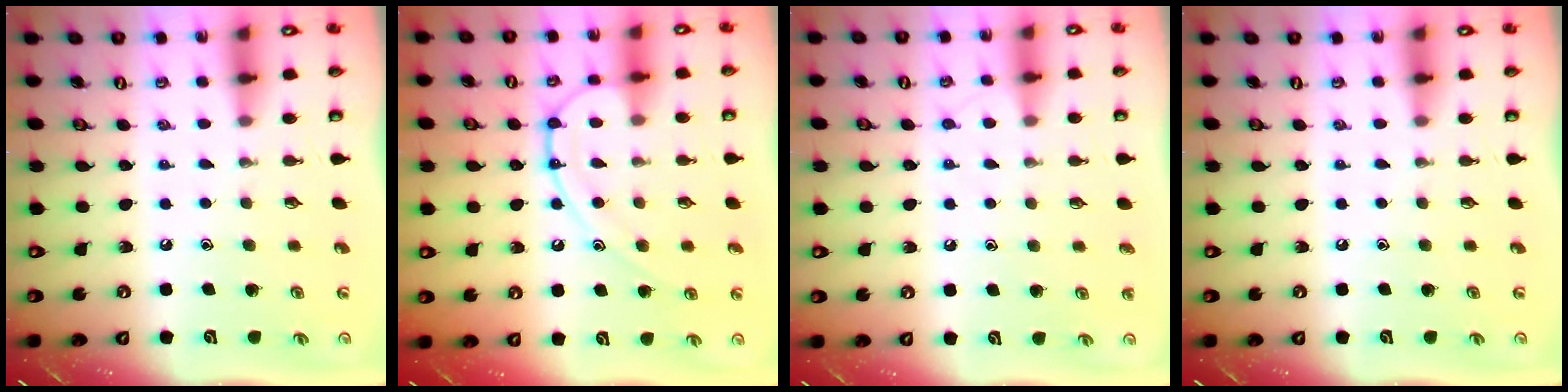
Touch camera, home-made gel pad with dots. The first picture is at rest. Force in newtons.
{"total": 11.1, "press": 11.1, "slide": 1.1}
{"total": 7.0, "press": 7.0, "slide": 0.8}
{"total": 0.0}